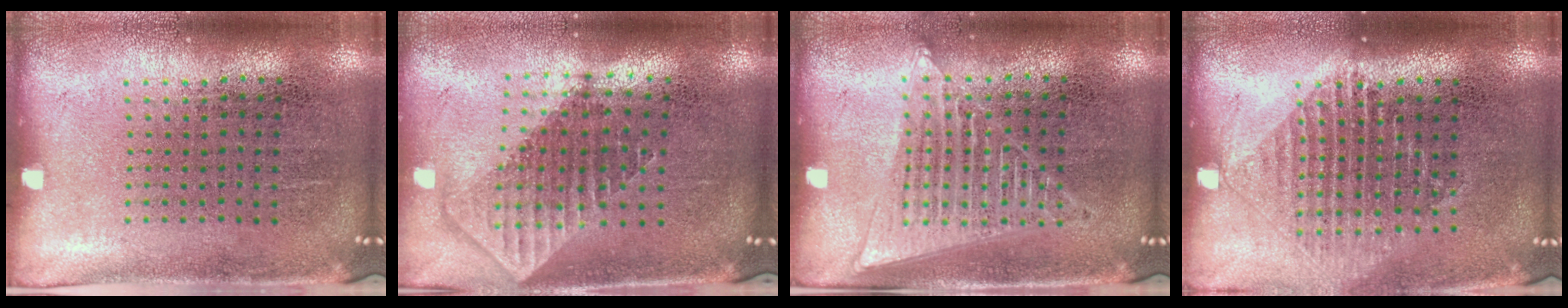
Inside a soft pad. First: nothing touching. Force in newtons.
{"total": 1.8, "press": 1.4, "slide": 1.2}
{"total": 1.4, "press": 1.4, "slide": 0.1}
{"total": 1.3, "press": 1.2, "slide": 0.5}